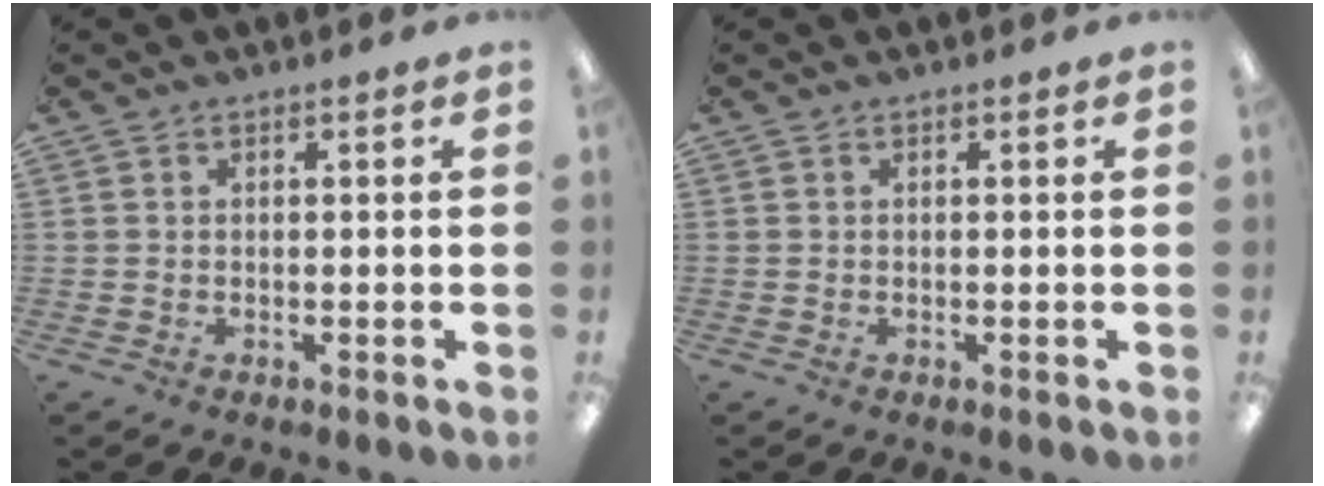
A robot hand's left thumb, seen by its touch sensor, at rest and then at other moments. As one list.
[{"total": 0.0}]